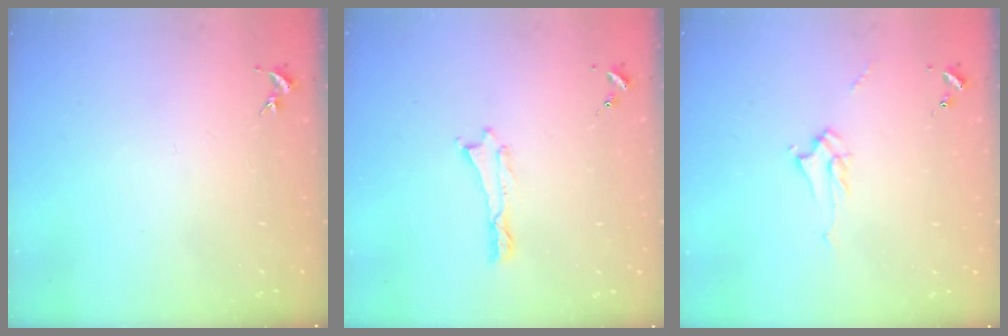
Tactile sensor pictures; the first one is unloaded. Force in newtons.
{"total": 0.0}
{"total": 2.2, "press": 2.2, "slide": 0.1}